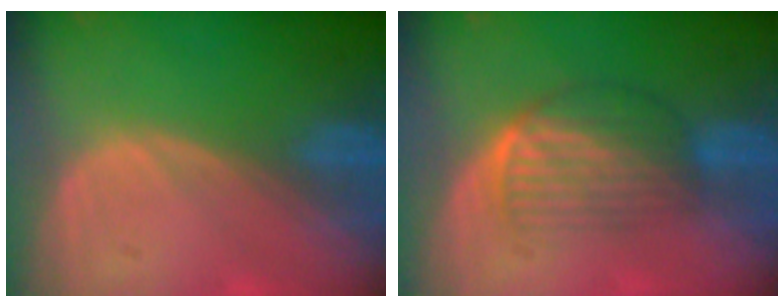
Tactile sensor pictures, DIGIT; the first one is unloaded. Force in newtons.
{"total": 7.0, "press": 5.9, "slide": 3.7}